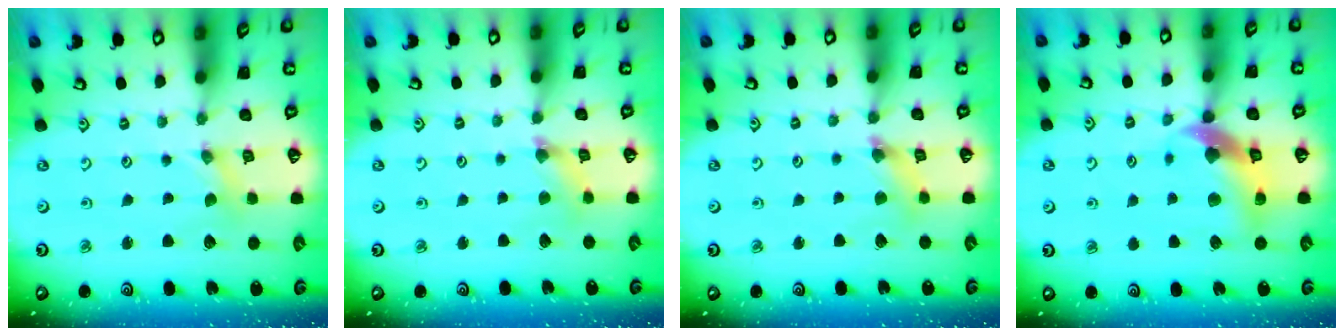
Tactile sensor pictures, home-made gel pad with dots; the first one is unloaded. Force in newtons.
{"total": 3.4, "press": 3.4, "slide": 0.4}
{"total": 4.3, "press": 4.2, "slide": 0.3}
{"total": 12.4, "press": 12.3, "slide": 1.6}